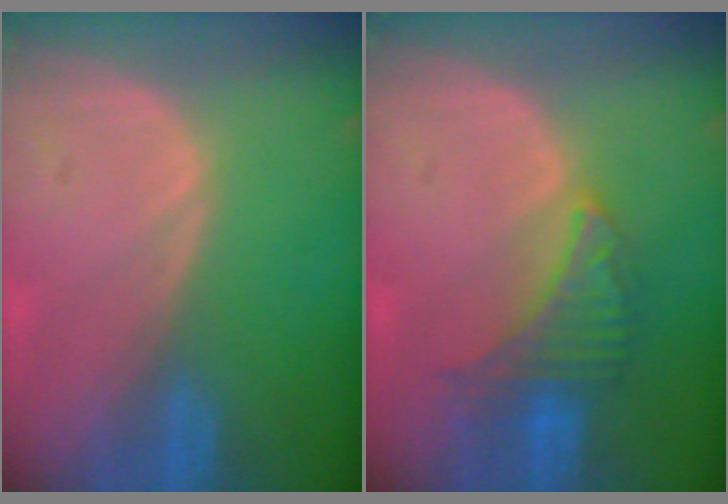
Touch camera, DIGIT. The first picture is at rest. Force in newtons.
{"total": 5.5, "press": 5.5, "slide": 0.4}